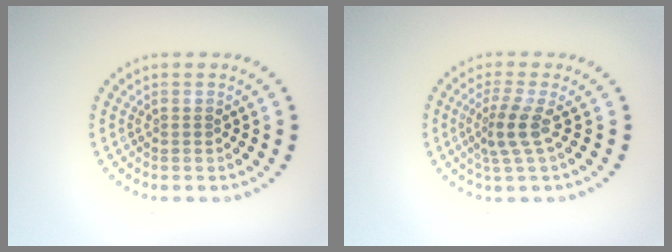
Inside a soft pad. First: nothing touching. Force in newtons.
{"total": 2.6, "press": 1.8, "slide": 1.8}